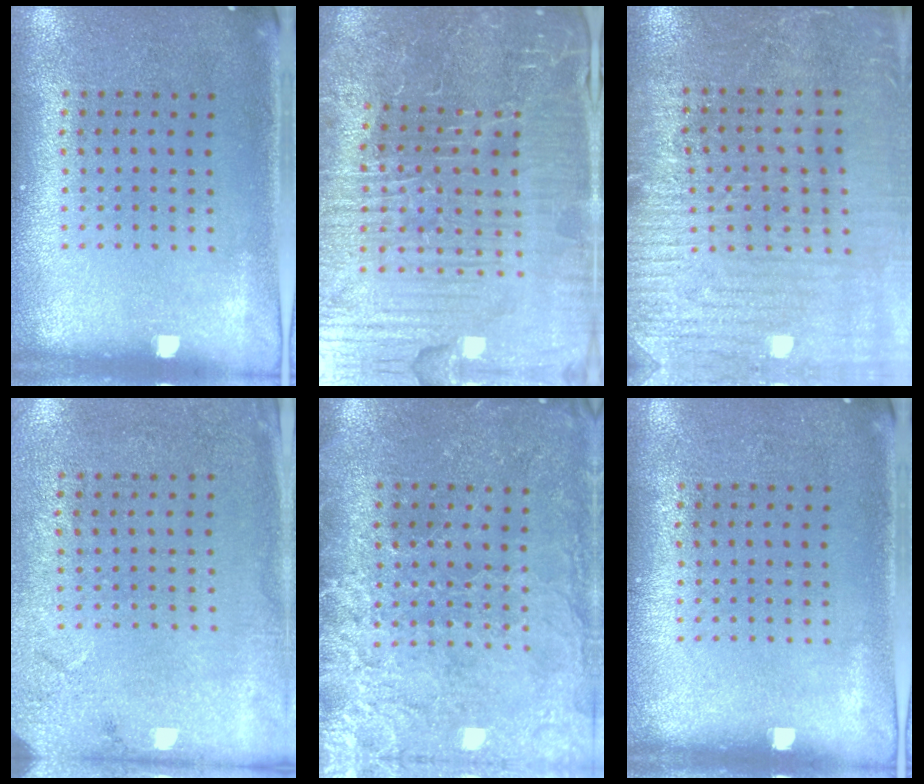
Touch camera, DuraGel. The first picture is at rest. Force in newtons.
{"total": 5.9, "press": 5.6, "slide": 1.9}
{"total": 3.0, "press": 3.0, "slide": 0.4}
{"total": 2.7, "press": 2.2, "slide": 1.6}
{"total": 3.7, "press": 3.4, "slide": 1.5}
{"total": 0.0}